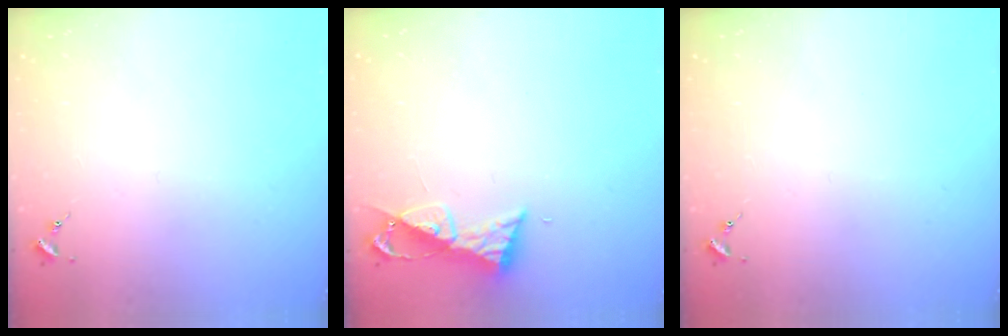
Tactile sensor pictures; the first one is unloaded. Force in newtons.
{"total": 7.7, "press": 7.7, "slide": 0.4}
{"total": 0.0}